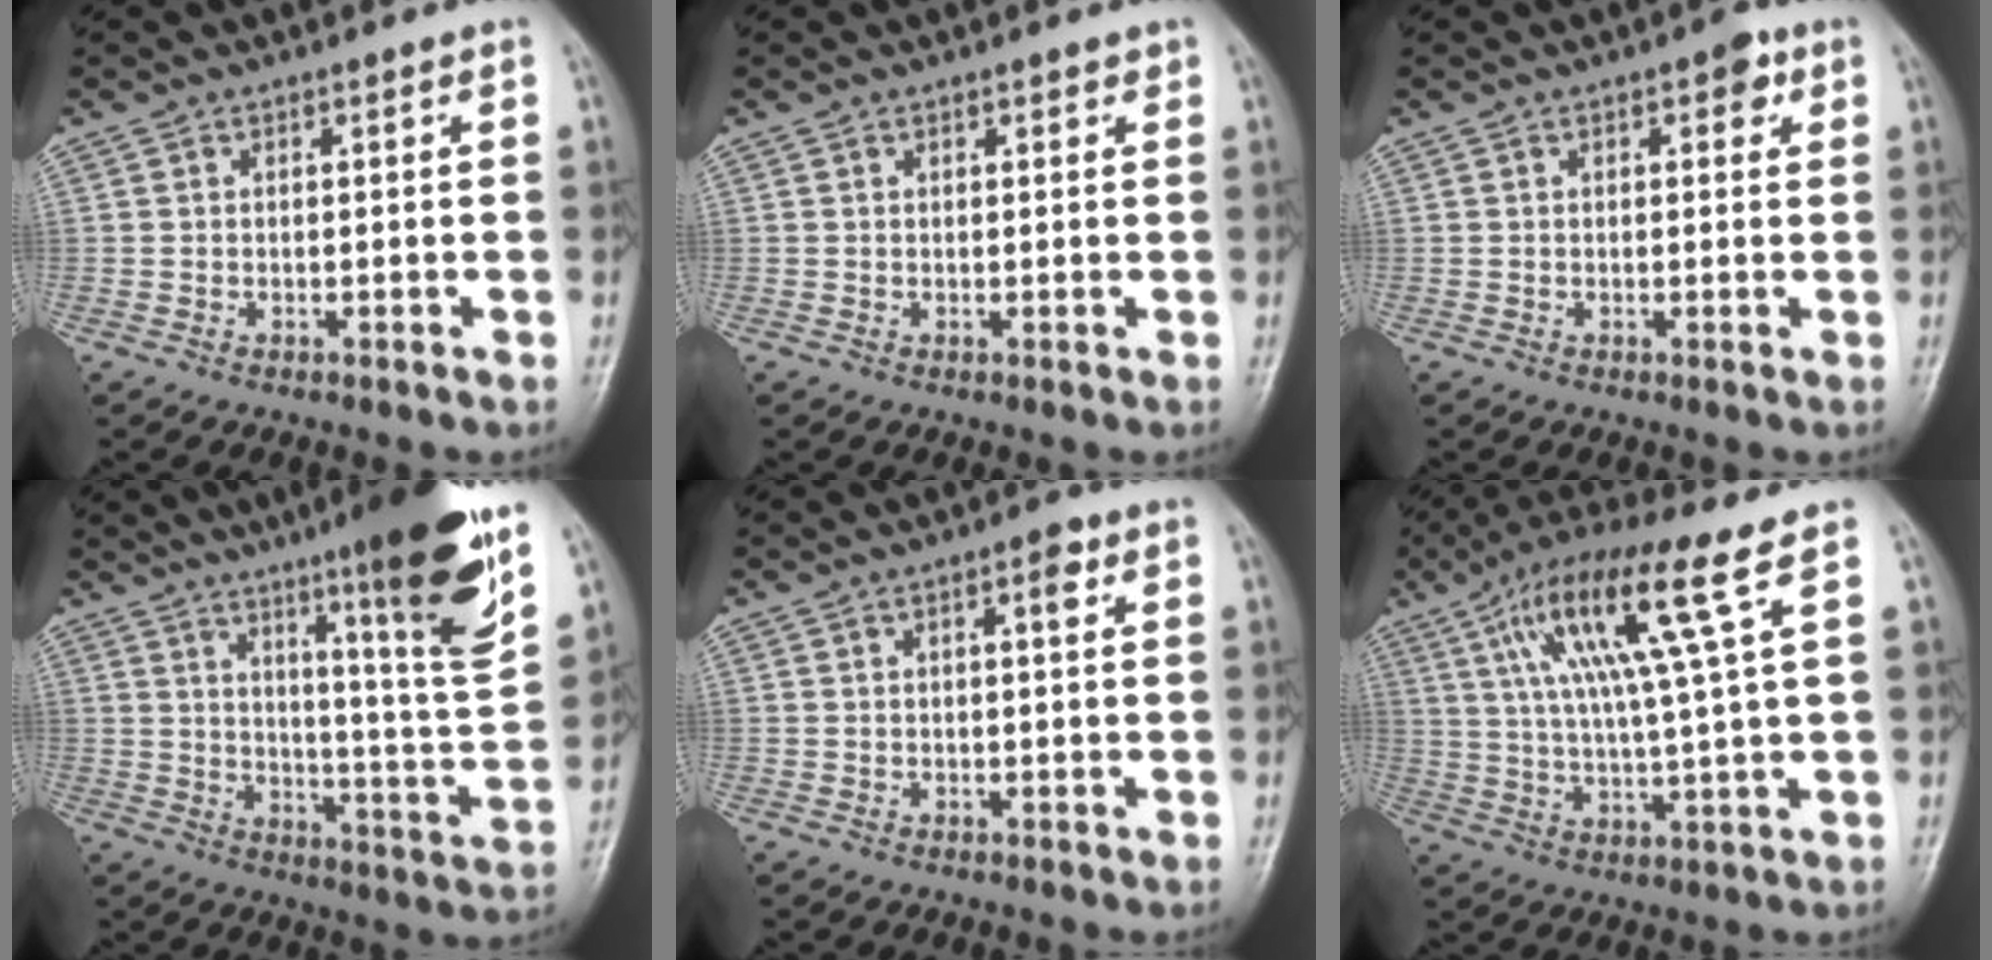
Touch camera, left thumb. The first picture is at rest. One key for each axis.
{"total": 1.0, "fx": 0.7, "fy": 0.5, "fz": 0.4, "tx": -0.001, "ty": -0.003, "tz": 0.007}
{"total": 2.9, "fx": 1.2, "fy": 1.5, "fz": 2.1, "tx": -0.014, "ty": 0.002, "tz": 0.010}
{"total": 19.0, "fx": 10.9, "fy": 1.6, "fz": 15.4, "tx": -0.198, "ty": -0.061, "tz": 0.165}
{"total": 2.7, "fx": 1.1, "fy": 0.9, "fz": 2.3, "tx": -0.031, "ty": 0.002, "tz": 0.014}
{"total": 15.0, "fx": 6.2, "fy": 0.8, "fz": 13.6, "tx": -0.266, "ty": -0.006, "tz": 0.110}